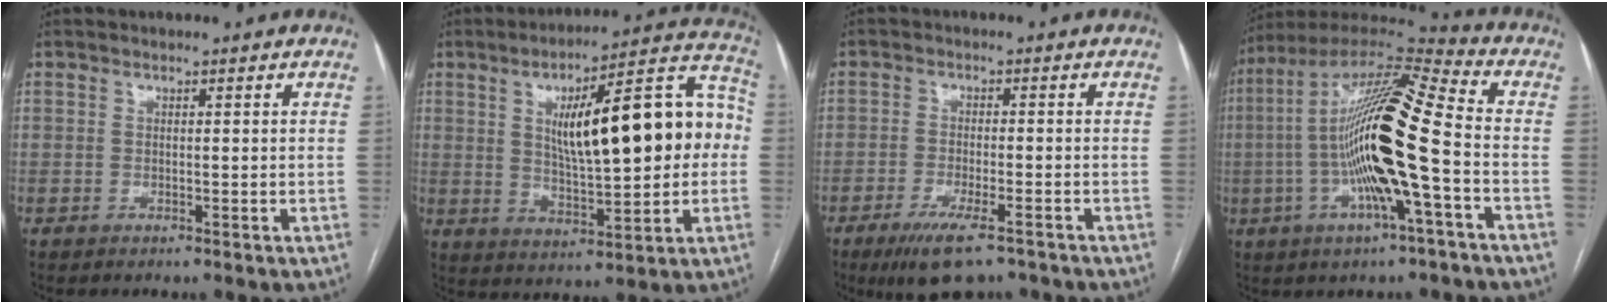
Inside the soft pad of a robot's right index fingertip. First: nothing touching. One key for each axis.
{"total": 20.1, "fx": 2.2, "fy": 5.0, "fz": 19.4, "tx": -0.283, "ty": 0.042, "tz": 0.040}
{"total": 8.0, "fx": -5.6, "fy": 1.8, "fz": 5.4, "tx": -0.094, "ty": -0.016, "tz": -0.089}
{"total": 19.8, "fx": -2.9, "fy": 1.5, "fz": 19.5, "tx": -0.367, "ty": 0.006, "tz": -0.059}